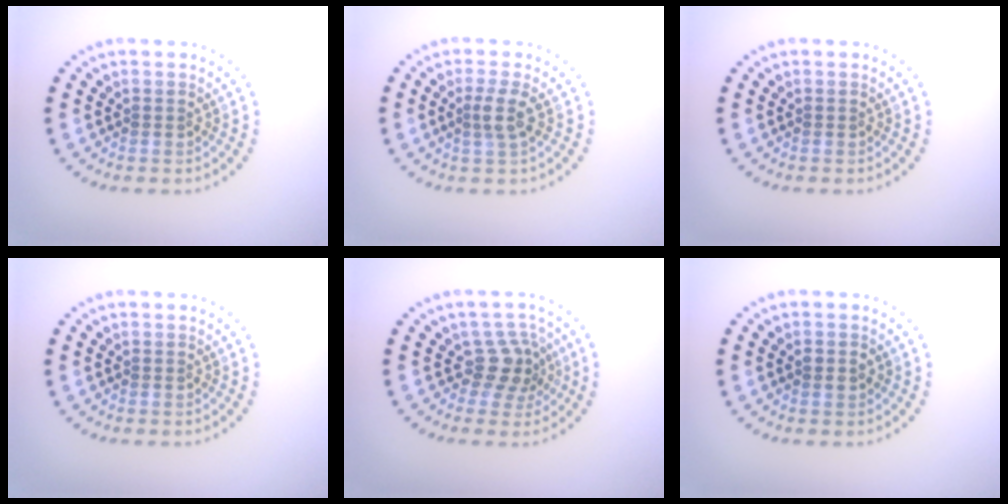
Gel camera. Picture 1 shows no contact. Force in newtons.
{"total": 2.0, "press": 1.6, "slide": 1.2}
{"total": 0.0}
{"total": 0.0}
{"total": 2.9, "press": 2.2, "slide": 1.8}
{"total": 1.4, "press": 1.4, "slide": 0.1}